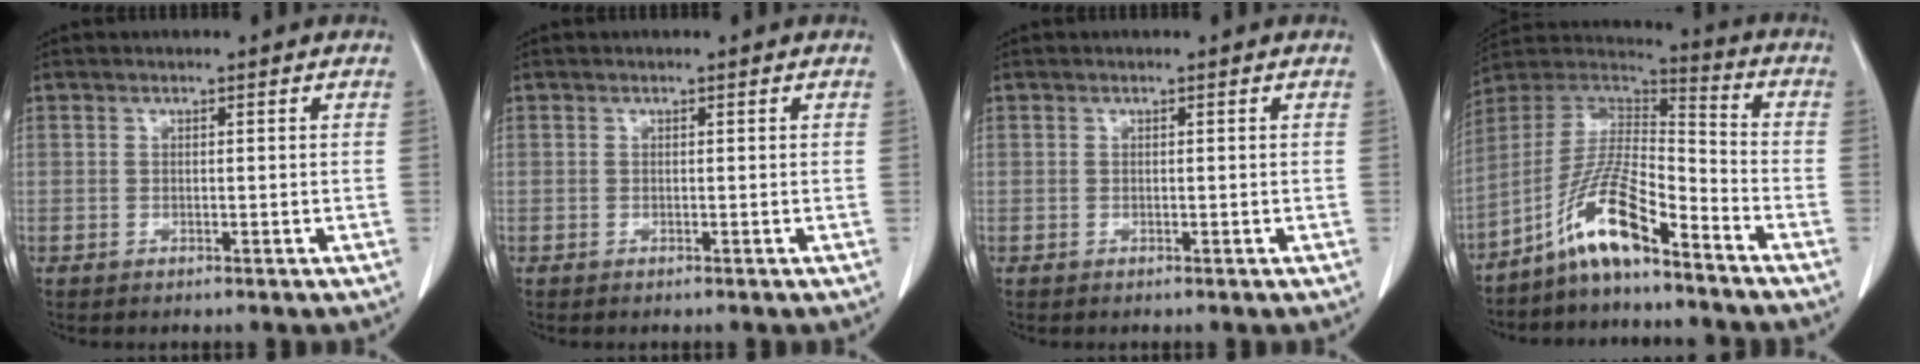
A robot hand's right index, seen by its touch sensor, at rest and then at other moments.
{"total": 0.0}
{"total": 0.0}
{"total": 12.1, "force": [-8.2, 1.9, 8.7], "torque": [-0.176, 0.015, -0.154]}